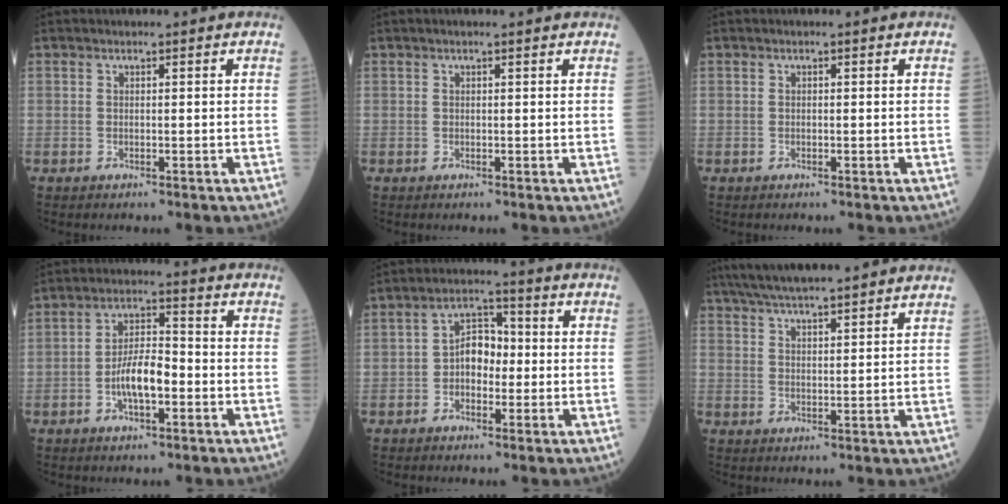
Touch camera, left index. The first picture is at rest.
{"total": 1.2, "force": [1.0, -0.1, 0.8], "torque": [-0.013, 0.012, 0.015]}
{"total": 0.0}
{"total": 7.0, "force": [-2.1, 2.4, 6.2], "torque": [-0.126, 0.011, -0.041]}
{"total": 5.7, "force": [-0.6, 3.5, 4.5], "torque": [-0.079, 0.023, -0.017]}
{"total": 15.0, "force": [13.2, 1.0, 7.1], "torque": [-0.123, 0.034, 0.195]}